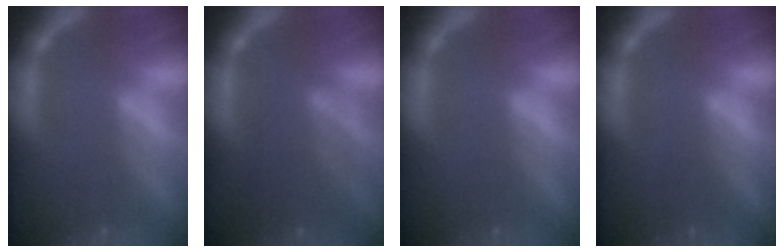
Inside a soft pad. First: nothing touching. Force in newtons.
{"total": 5.6}
{"total": 0.0}
{"total": 1.4}